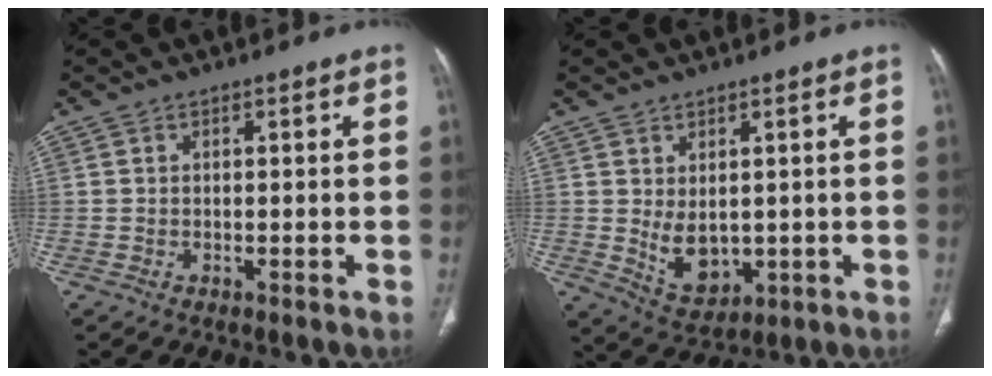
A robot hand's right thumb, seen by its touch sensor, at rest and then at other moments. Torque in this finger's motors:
{"motor_torque": [-0.71, 0.84, 0.42, 0.59, 0.19]}